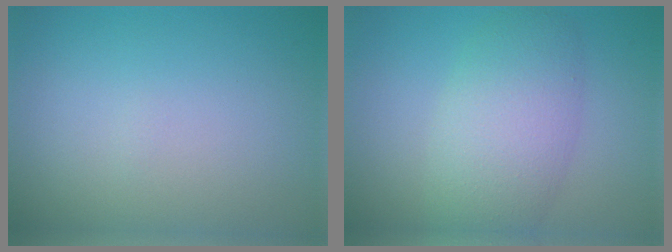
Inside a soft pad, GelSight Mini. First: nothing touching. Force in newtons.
{"total": 5.8, "press": 5.8, "slide": 0.6}